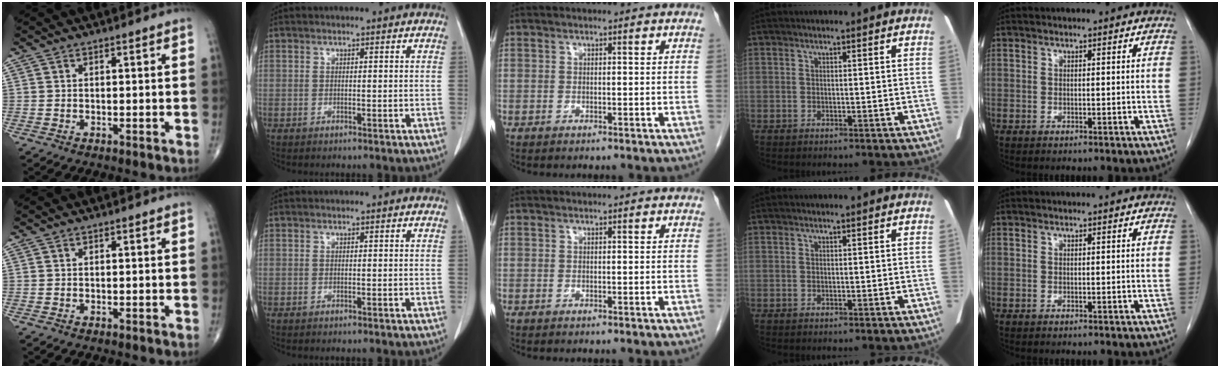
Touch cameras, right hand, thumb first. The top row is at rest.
{}